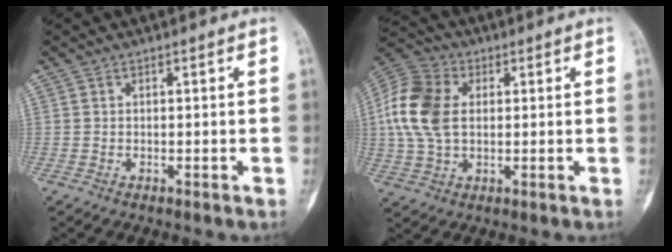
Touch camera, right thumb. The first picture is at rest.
{"total": 13.2, "force": [1.8, 8.9, 9.7], "torque": [-0.200, 0.015, 0.029]}